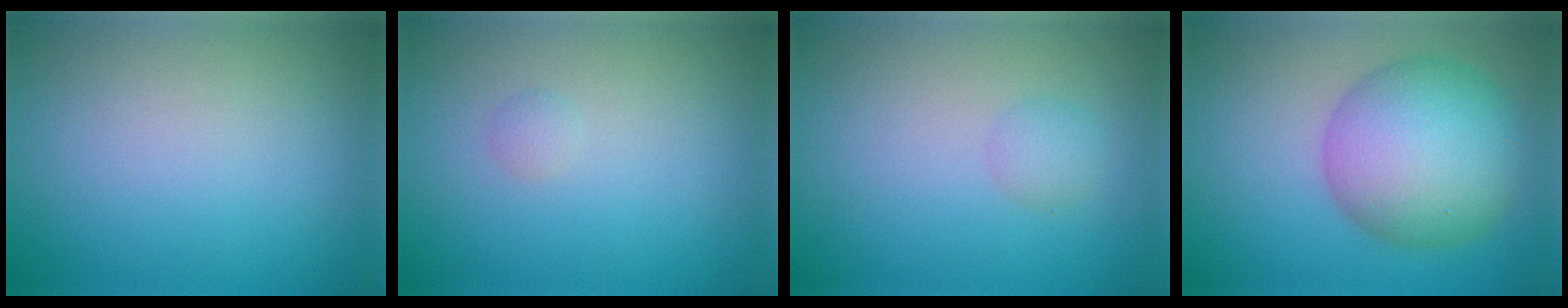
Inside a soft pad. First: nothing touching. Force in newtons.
{"total": 0.6, "press": 0.6, "slide": 0.0}
{"total": 1.3, "press": 1.3, "slide": 0.0}
{"total": 9.5, "press": 9.5, "slide": 0.3}